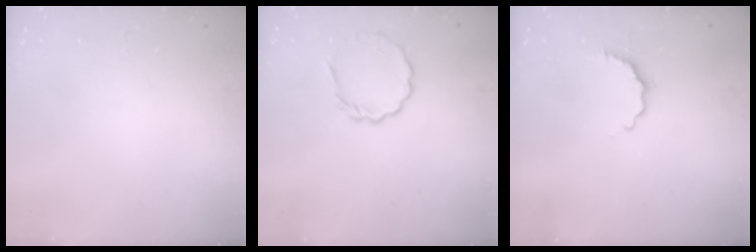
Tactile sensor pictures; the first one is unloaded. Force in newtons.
{"total": 4.7, "press": 4.4, "slide": 1.6}
{"total": 4.1, "press": 4.0, "slide": 0.8}